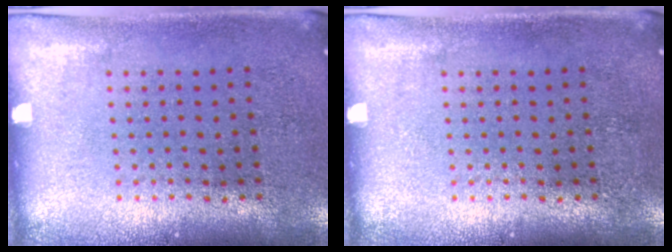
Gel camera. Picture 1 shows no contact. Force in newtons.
{"total": 0.0}